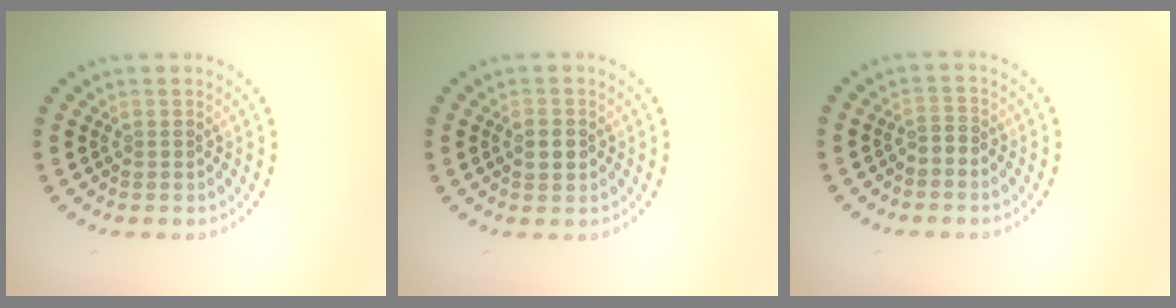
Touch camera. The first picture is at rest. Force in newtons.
{"total": 2.1, "press": 2.1, "slide": 0.1}
{"total": 1.3, "press": 1.0, "slide": 0.9}